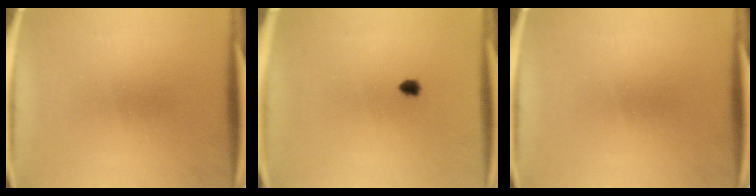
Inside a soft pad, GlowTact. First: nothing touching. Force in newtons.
{"total": 1.1}
{"total": 0.0}